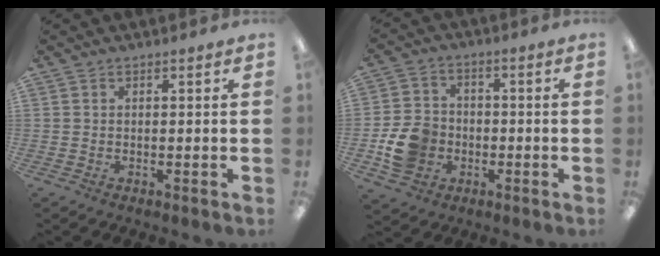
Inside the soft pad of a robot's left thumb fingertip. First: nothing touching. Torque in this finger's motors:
{"motor_torque": [-0.16, 0.60, 0.33, -0.23, 0.04]}